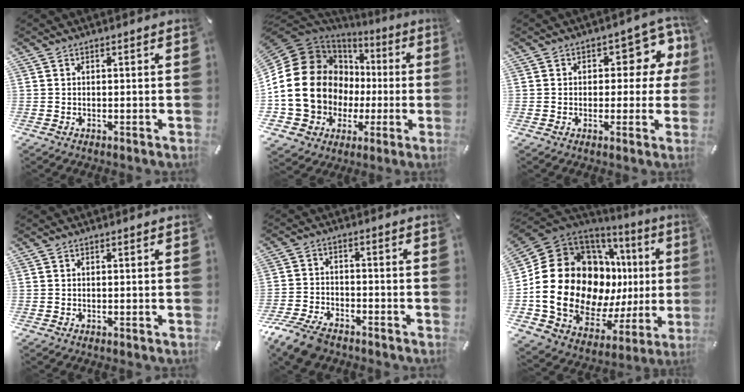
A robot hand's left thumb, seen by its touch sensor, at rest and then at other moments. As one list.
[{"total": 23.8, "force": [1.1, 19.8, 13.1], "torque": [-0.283, -0.027, 0.051]}, {"total": 9.1, "force": [2.8, 6.0, 6.3], "torque": [-0.071, -0.014, 0.044]}, {"total": 0.0}, {"total": 8.4, "force": [-6.5, 4.1, 3.5], "torque": [-0.081, 0.024, -0.125]}, {"total": 29.2, "force": [1.6, 20.1, 21.0], "torque": [-0.357, -0.057, 0.077]}]